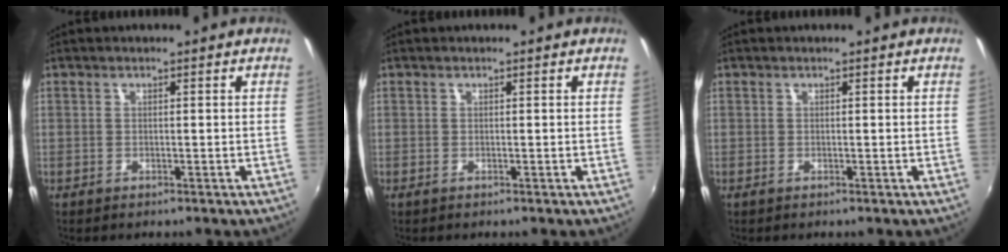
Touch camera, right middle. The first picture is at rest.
{"total": 0.0}
{"total": 0.0}